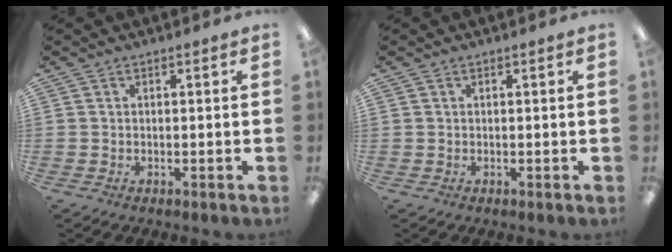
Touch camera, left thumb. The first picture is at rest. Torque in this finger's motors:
{"motor_torque": [-0.24, -0.24, -0.05, 0.17, 0.03]}